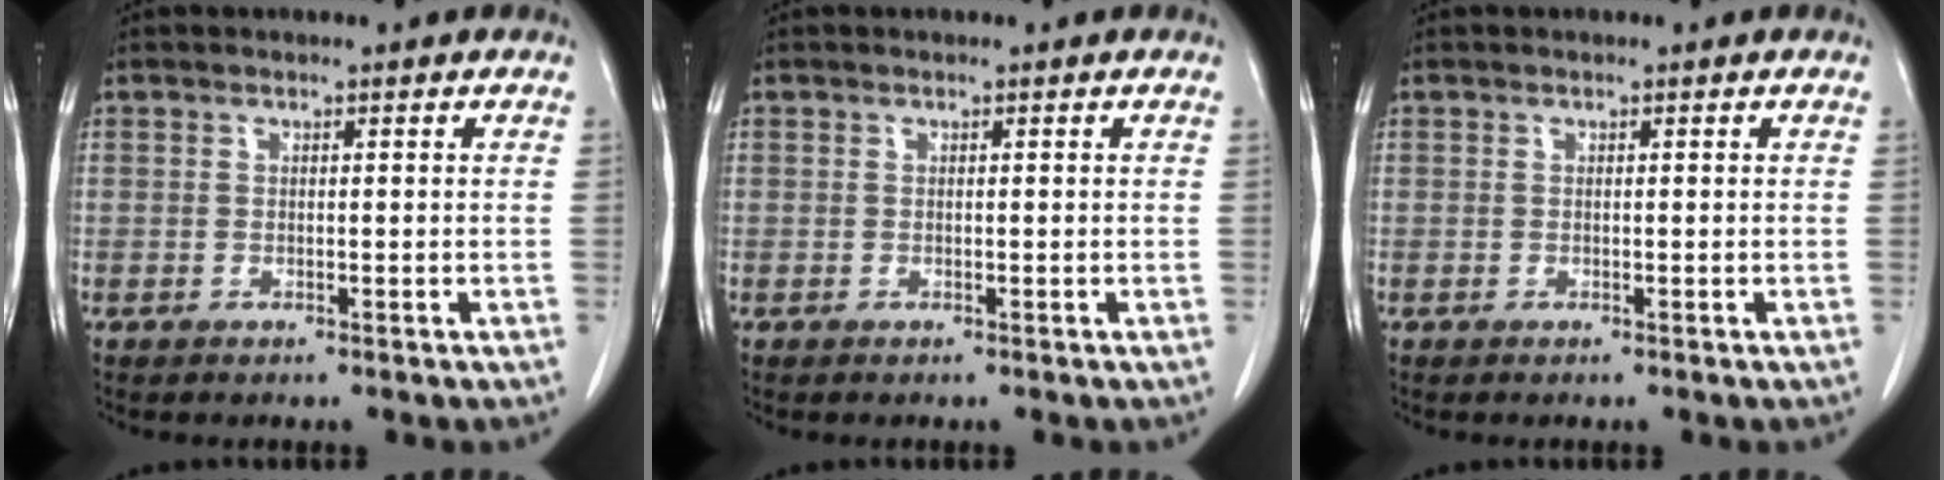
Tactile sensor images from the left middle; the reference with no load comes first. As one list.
[{"total": 0.0}, {"total": 0.0}]